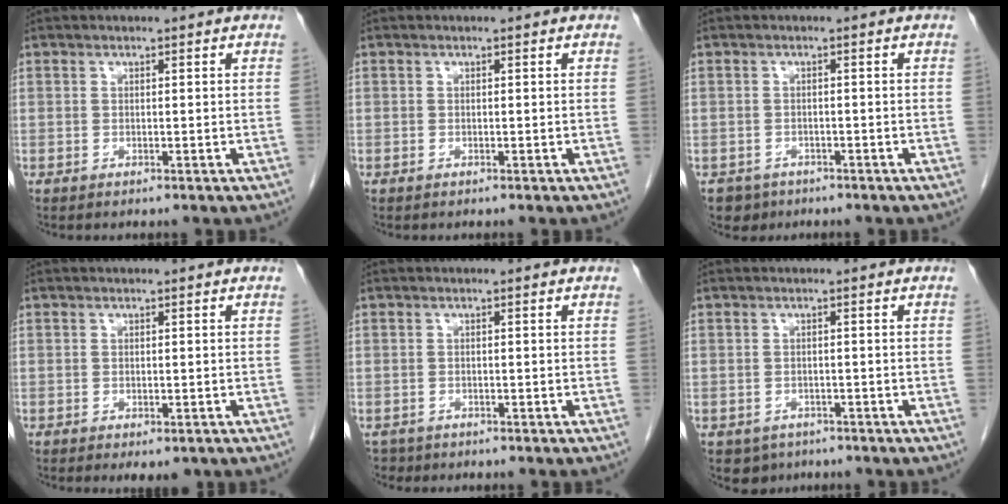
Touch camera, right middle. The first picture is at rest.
{"total": 0.0}
{"total": 2.6, "force": [-1.8, 1.9, -0.1], "torque": [-0.005, 0.005, -0.028]}
{"total": 2.1, "force": [-1.2, 1.0, 1.5], "torque": [-0.018, -0.004, -0.007]}
{"total": 1.6, "force": [-1.2, 0.9, -0.2], "torque": [-0.006, 0.000, -0.021]}
{"total": 2.9, "force": [-1.9, 2.2, 0.3], "torque": [-0.007, 0.004, -0.025]}